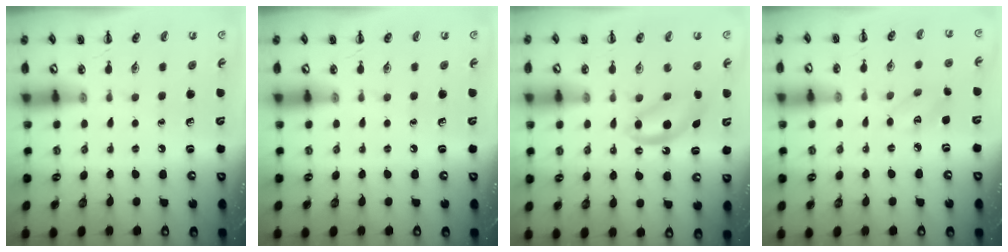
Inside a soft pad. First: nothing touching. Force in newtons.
{"total": 0.0}
{"total": 5.4, "press": 5.4, "slide": 0.9}
{"total": 3.8, "press": 3.7, "slide": 0.9}